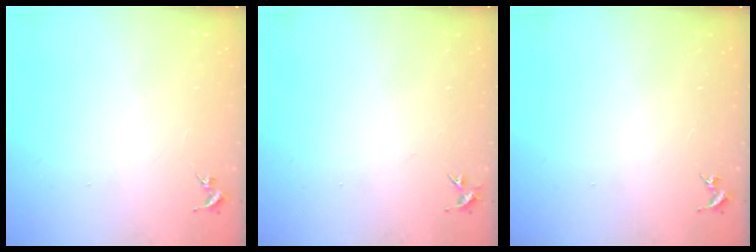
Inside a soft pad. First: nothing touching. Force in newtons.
{"total": 3.6, "press": 3.5, "slide": 0.4}
{"total": 0.0}